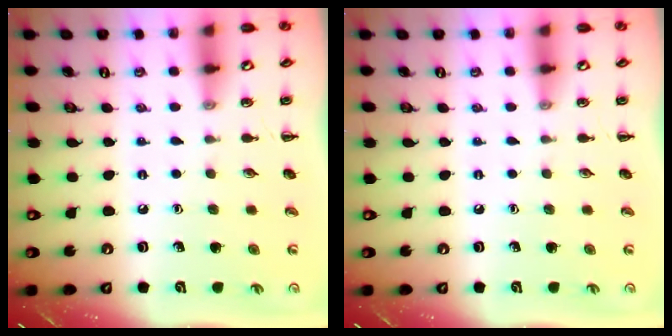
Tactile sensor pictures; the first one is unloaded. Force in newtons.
{"total": 0.0}